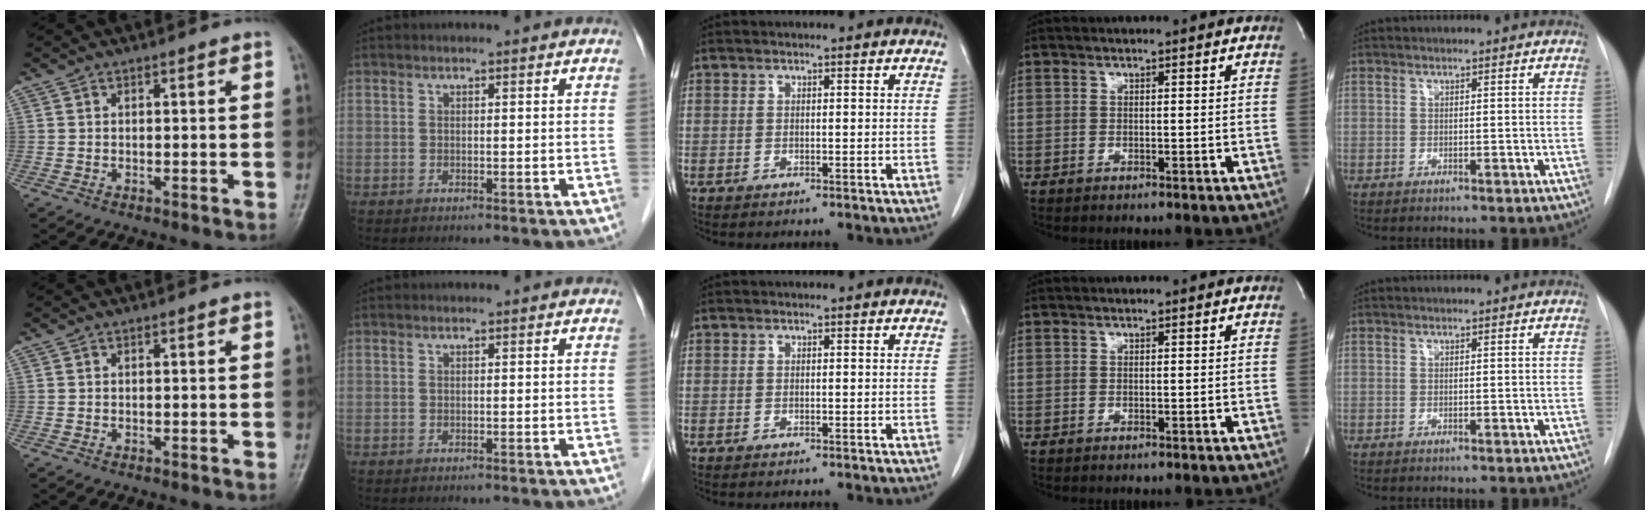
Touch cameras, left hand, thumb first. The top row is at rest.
{}